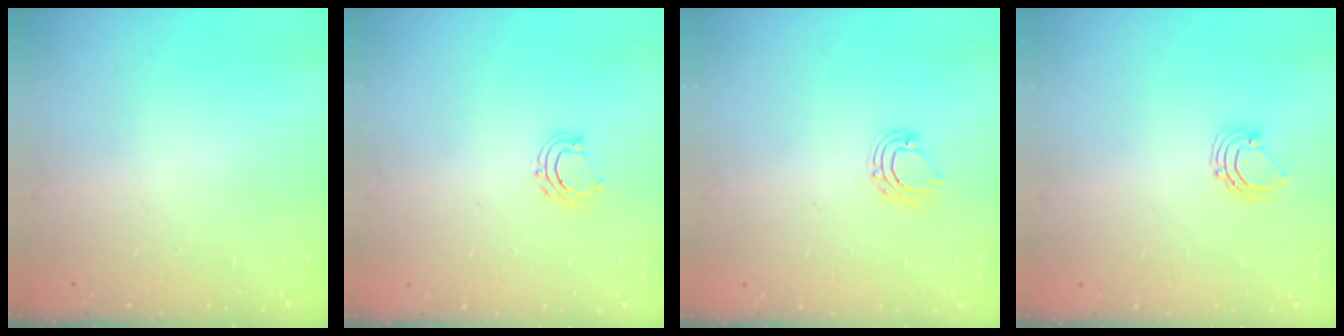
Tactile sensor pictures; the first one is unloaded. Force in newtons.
{"total": 6.0, "press": 5.8, "slide": 1.3}
{"total": 6.9, "press": 6.8, "slide": 0.9}
{"total": 2.9, "press": 2.9, "slide": 0.2}